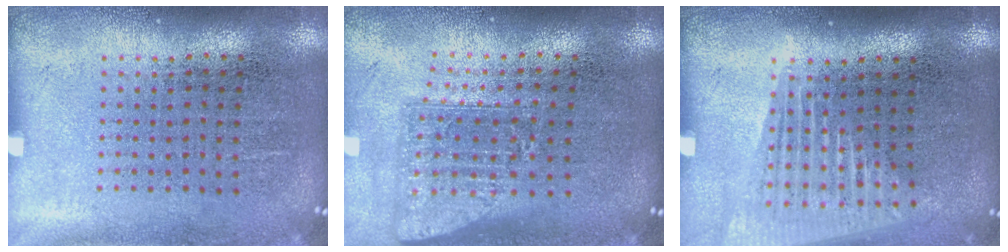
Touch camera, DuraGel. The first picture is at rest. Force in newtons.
{"total": 1.6, "press": 1.1, "slide": 1.0}
{"total": 1.6, "press": 1.4, "slide": 0.7}